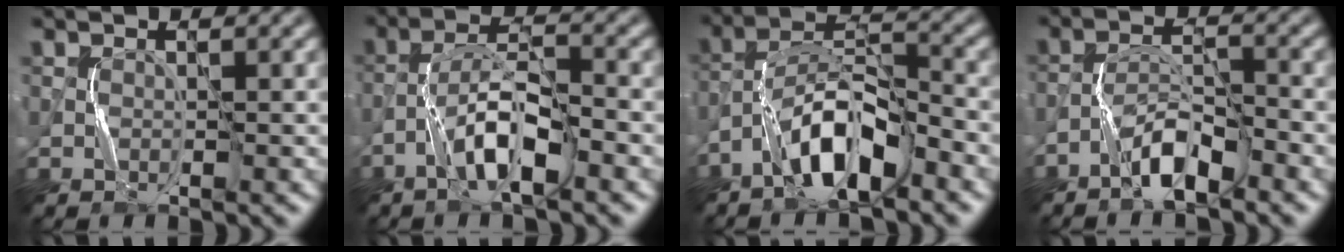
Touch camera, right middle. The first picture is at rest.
{"total": 5.3, "force": [-2.8, 1.1, 4.3], "torque": [-0.081, 0.016, -0.055]}
{"total": 6.9, "force": [-4.3, 2.1, 4.9], "torque": [-0.090, 0.013, -0.085]}
{"total": 3.9, "force": [-2.8, 1.0, 2.5], "torque": [-0.045, 0.015, -0.055]}